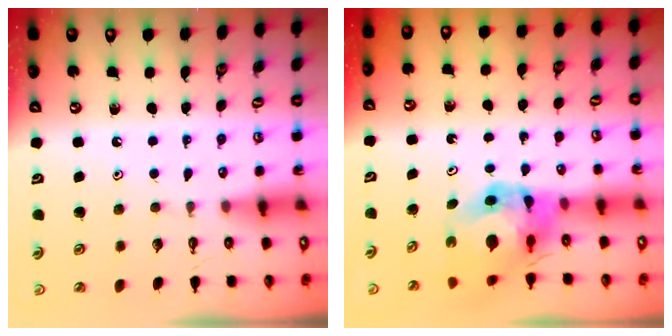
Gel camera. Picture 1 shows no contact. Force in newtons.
{"total": 8.0, "press": 7.9, "slide": 0.9}